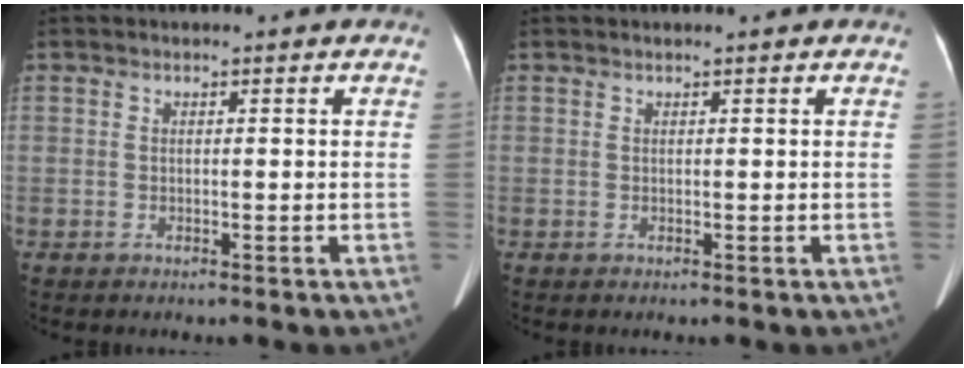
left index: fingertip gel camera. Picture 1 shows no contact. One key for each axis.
{"total": 0.9, "fx": 0.8, "fy": -0.2, "fz": 0.4, "tx": -0.009, "ty": 0.013, "tz": 0.019}